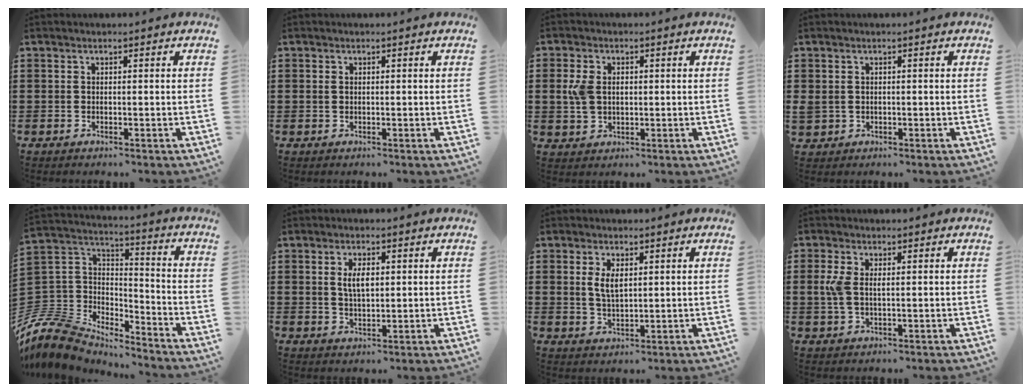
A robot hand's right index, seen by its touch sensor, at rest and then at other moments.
{"total": 0.7, "force": [0.2, 0.5, 0.4], "torque": [-0.011, 0.003, 0.003]}
{"total": 4.2, "force": [0.6, 2.9, 3.0], "torque": [-0.081, 0.007, 0.004]}
{"total": 1.0, "force": [0.0, 1.0, 0.2], "torque": [-0.007, 0.007, -0.001]}
{"total": 10.1, "force": [-8.8, 4.3, 2.2], "torque": [-0.094, 0.001, -0.184]}
{"total": 4.0, "force": [0.8, 1.7, 3.5], "torque": [-0.072, 0.006, 0.012]}
{"total": 3.8, "force": [1.0, 1.7, 3.2], "torque": [-0.060, 0.002, 0.015]}
{"total": 3.7, "force": [0.5, 1.8, 3.2], "torque": [-0.080, 0.003, 0.002]}